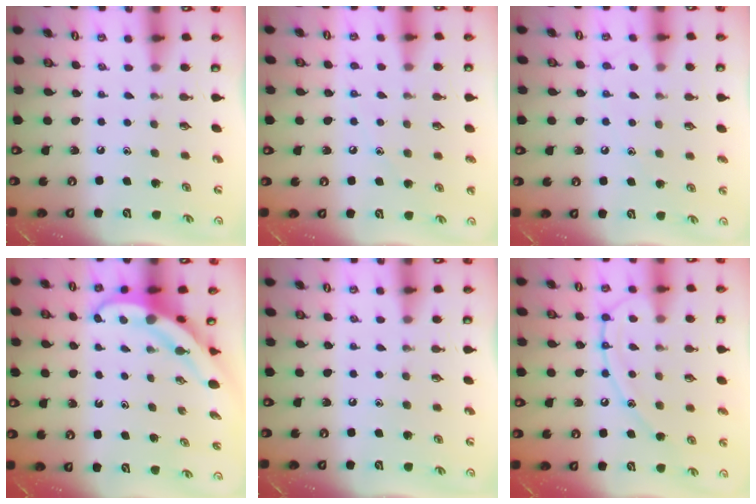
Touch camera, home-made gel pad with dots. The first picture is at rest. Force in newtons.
{"total": 5.8, "press": 5.8, "slide": 0.7}
{"total": 6.7, "press": 6.6, "slide": 0.9}
{"total": 5.4, "press": 5.4, "slide": 0.8}
{"total": 0.0}
{"total": 13.2, "press": 13.1, "slide": 1.2}